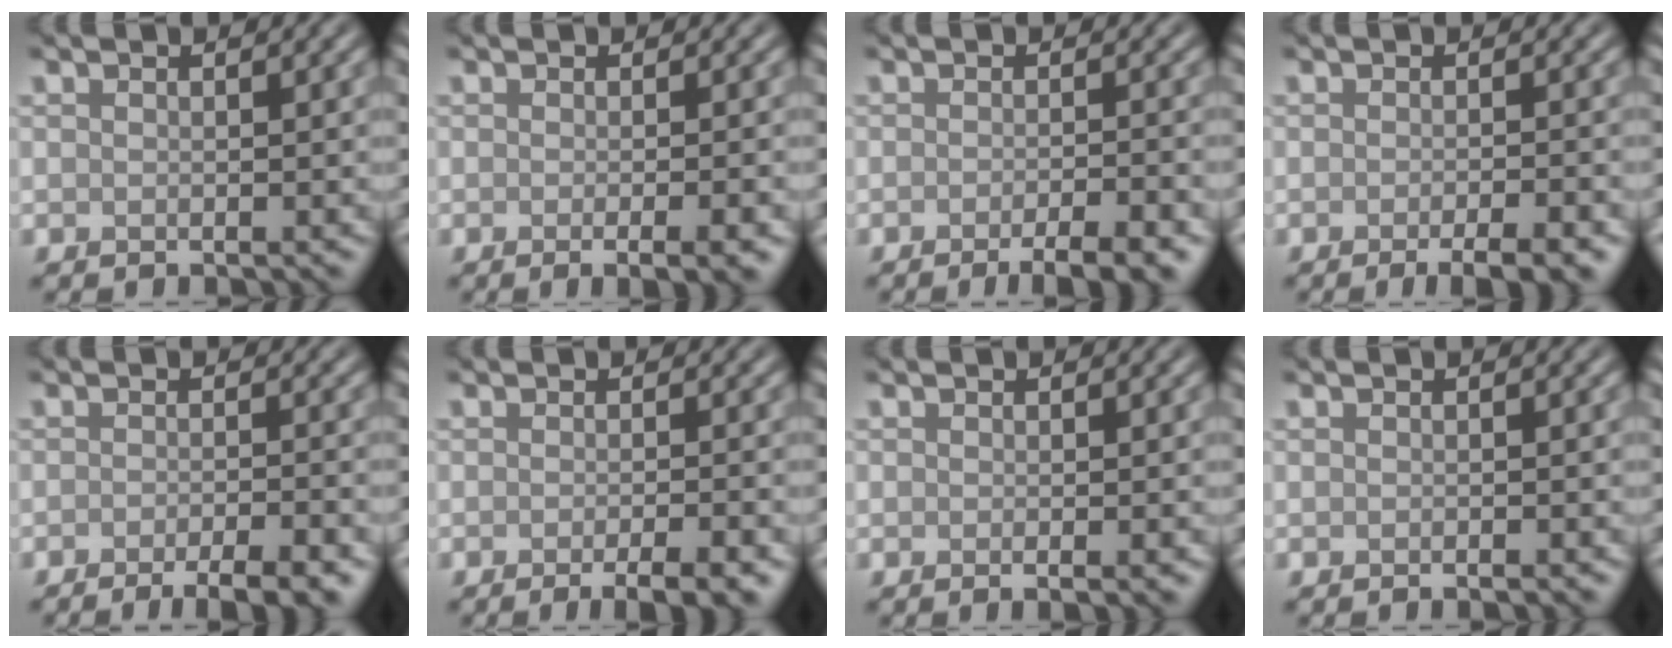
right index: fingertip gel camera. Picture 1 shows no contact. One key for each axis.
{"total": 3.8, "fx": -1.0, "fy": 1.2, "fz": 3.4, "tx": -0.027, "ty": -0.002, "tz": -0.015}
{"total": 4.6, "fx": -2.8, "fy": 1.0, "fz": 3.6, "tx": -0.044, "ty": -0.001, "tz": -0.040}
{"total": 3.9, "fx": -2.3, "fy": 0.8, "fz": 3.1, "tx": -0.036, "ty": -0.001, "tz": -0.031}
{"total": 5.5, "fx": -3.5, "fy": 1.2, "fz": 4.0, "tx": -0.047, "ty": 0.001, "tz": -0.049}
{"total": 4.1, "fx": -2.2, "fy": 0.9, "fz": 3.3, "tx": -0.037, "ty": -0.002, "tz": -0.030}
{"total": 1.5, "fx": -0.5, "fy": 0.3, "fz": 1.4, "tx": -0.015, "ty": -0.006, "tz": -0.006}
{"total": 0.6, "fx": -0.4, "fy": 0.0, "fz": 0.5, "tx": -0.004, "ty": -0.001, "tz": -0.006}